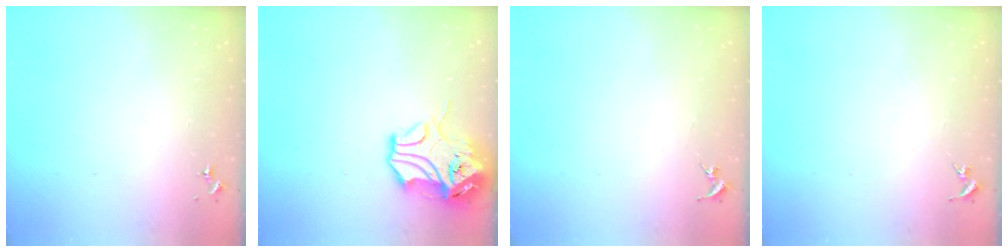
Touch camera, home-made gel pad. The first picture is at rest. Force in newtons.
{"total": 12.0, "press": 11.9, "slide": 1.6}
{"total": 0.0}
{"total": 0.0}